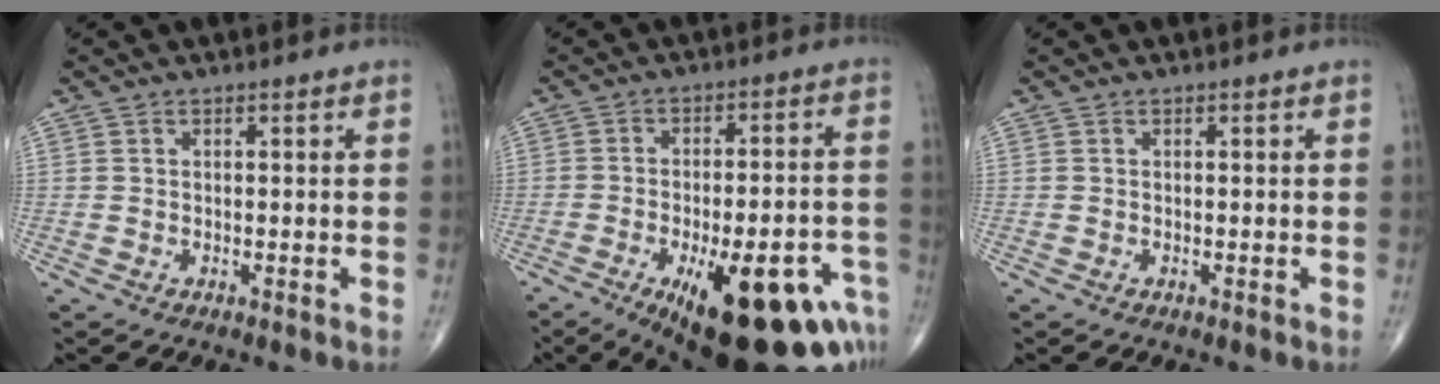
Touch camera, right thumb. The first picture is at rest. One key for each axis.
{"total": 25.2, "fx": -12.2, "fy": 9.2, "fz": 20.0, "tx": -0.196, "ty": 0.047, "tz": -0.158}
{"total": 0.0}